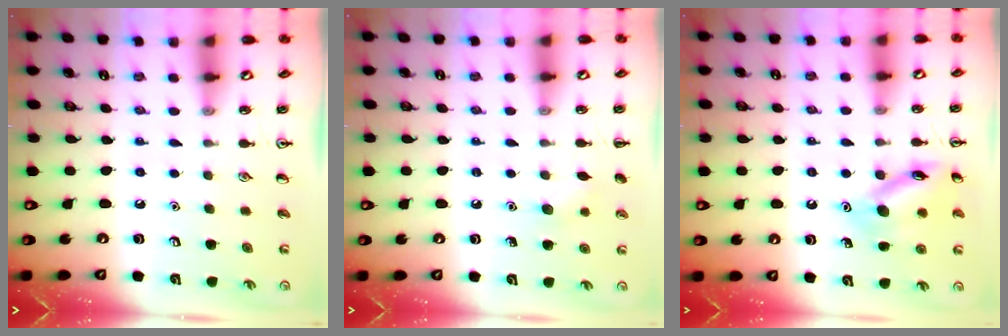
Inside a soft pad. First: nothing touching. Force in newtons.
{"total": 5.9, "press": 5.8, "slide": 1.4}
{"total": 12.0, "press": 11.9, "slide": 0.9}